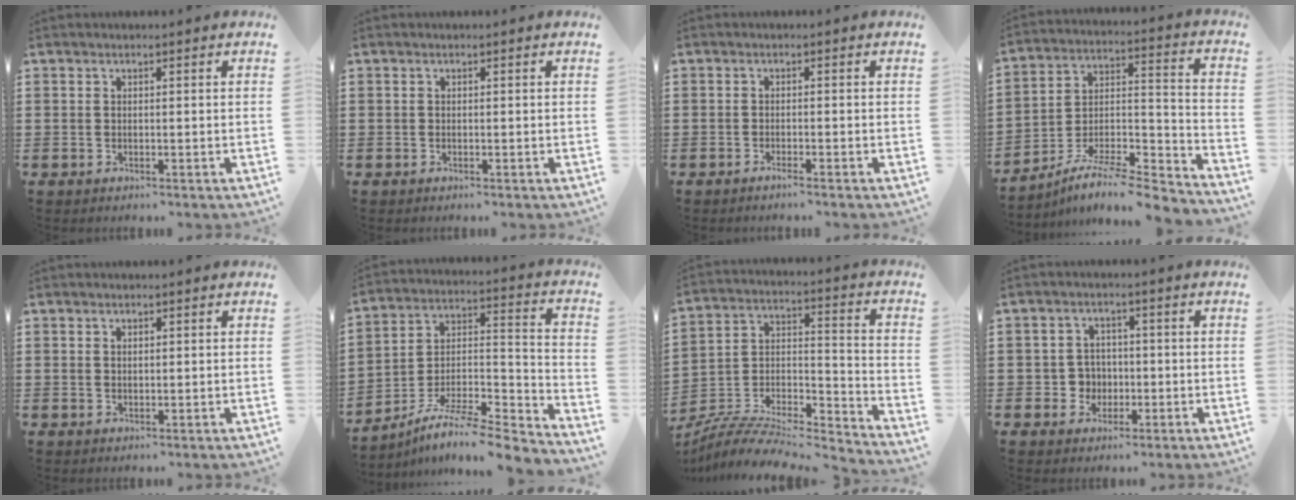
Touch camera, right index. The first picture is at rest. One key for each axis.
{"total": 0.0}
{"total": 1.1, "fx": -0.9, "fy": -0.2, "fz": 0.5, "tx": -0.010, "ty": -0.004, "tz": -0.017}
{"total": 7.0, "fx": -6.2, "fy": 1.0, "fz": 3.0, "tx": -0.047, "ty": 0.002, "tz": -0.124}
{"total": 0.7, "fx": 0.4, "fy": 0.3, "fz": 0.4, "tx": -0.009, "ty": 0.002, "tz": 0.008}
{"total": 7.4, "fx": -6.3, "fy": 1.2, "fz": 3.8, "tx": -0.061, "ty": 0.003, "tz": -0.125}
{"total": 6.8, "fx": -6.2, "fy": 1.7, "fz": 2.2, "tx": -0.041, "ty": -0.006, "tz": -0.122}
{"total": 3.8, "fx": -1.0, "fy": 3.5, "fz": 1.1, "tx": -0.033, "ty": 0.006, "tz": -0.022}